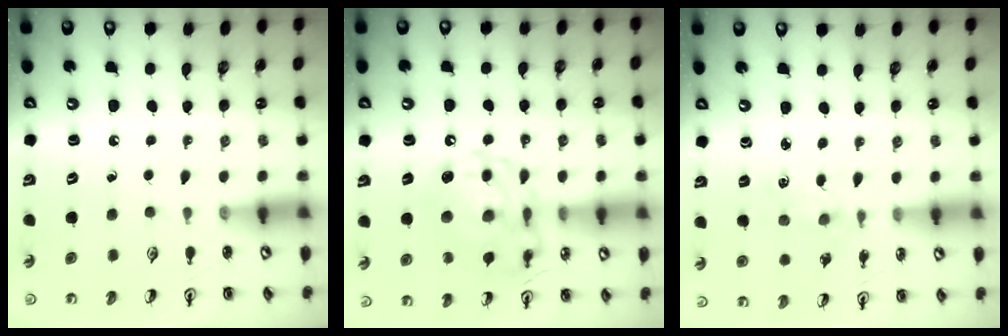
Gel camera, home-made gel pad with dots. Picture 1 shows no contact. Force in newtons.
{"total": 12.4, "press": 12.4, "slide": 1.2}
{"total": 0.7, "press": 0.7, "slide": 0.2}